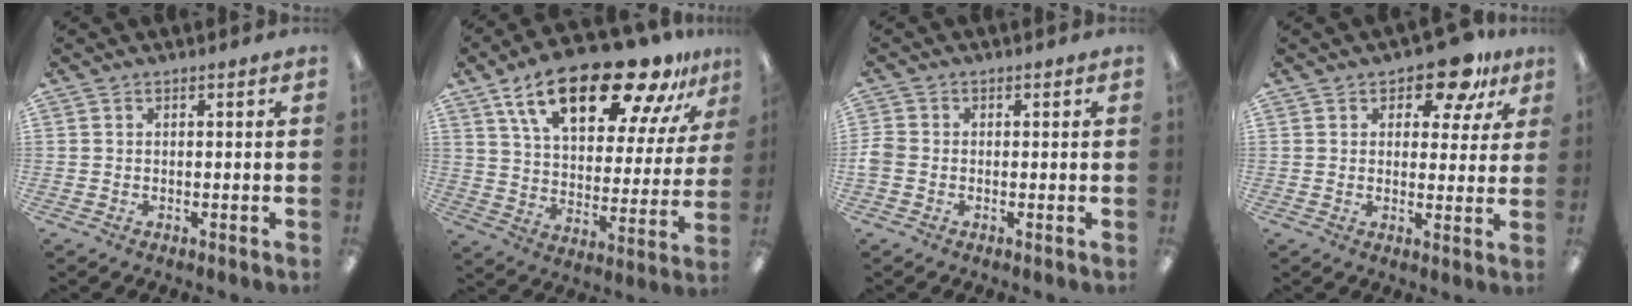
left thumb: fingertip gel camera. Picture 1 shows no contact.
{"total": 24.9, "force": [16.1, 10.1, 16.1], "torque": [-0.258, -0.084, 0.268]}
{"total": 2.7, "force": [-0.8, 2.2, 1.4], "torque": [-0.029, 0.006, -0.017]}
{"total": 10.3, "force": [6.8, 4.9, 6.0], "torque": [-0.071, -0.033, 0.115]}